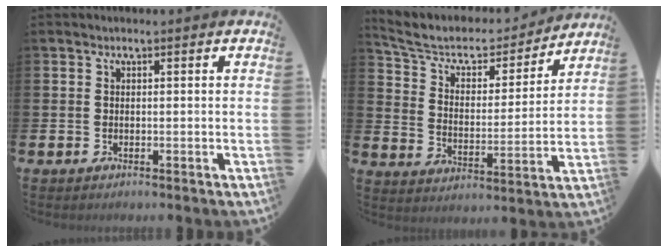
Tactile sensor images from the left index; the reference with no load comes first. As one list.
[{"total": 7.2, "force": [6.3, 2.9, 1.9], "torque": [-0.071, -0.043, 0.106]}]